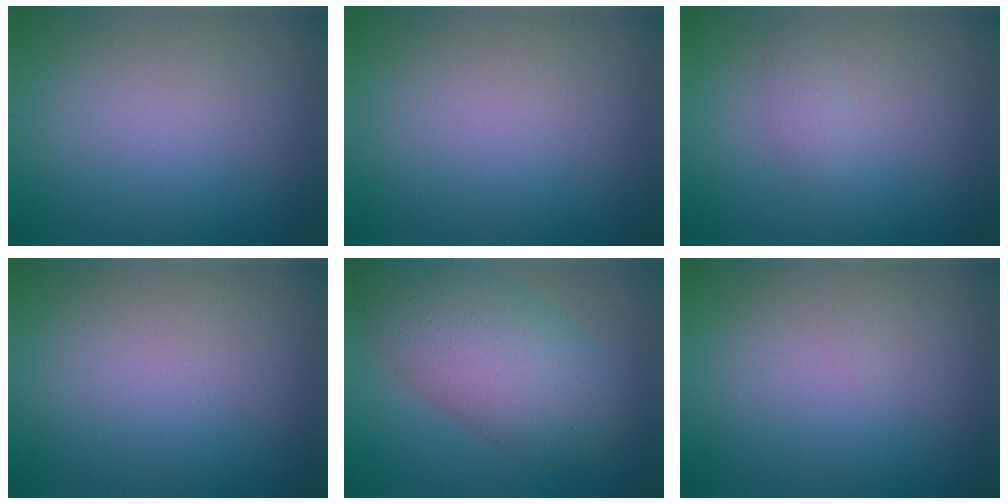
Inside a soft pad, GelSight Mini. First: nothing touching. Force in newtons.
{"total": 0.0}
{"total": 0.9, "press": 0.9, "slide": 0.0}
{"total": 0.0}
{"total": 8.9, "press": 8.9, "slide": 0.4}
{"total": 0.0}